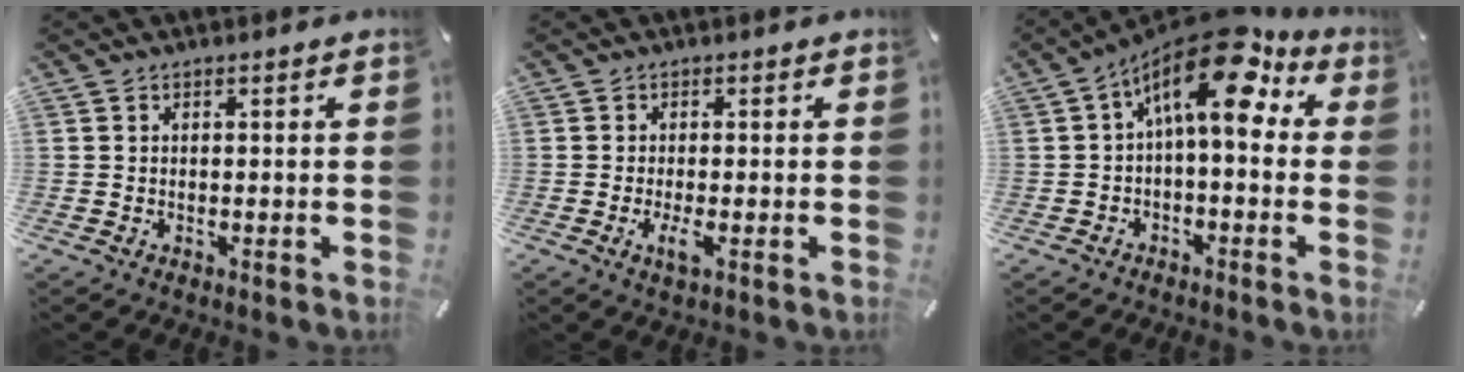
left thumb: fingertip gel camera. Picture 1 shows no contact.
{"total": 3.3, "force": [-1.0, 0.8, 3.1], "torque": [-0.070, -0.009, -0.021]}
{"total": 15.1, "force": [6.5, 6.4, 12.0], "torque": [-0.202, -0.044, 0.103]}